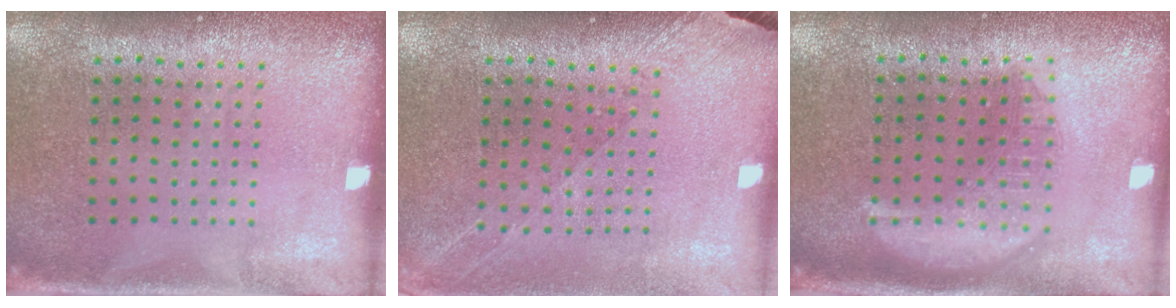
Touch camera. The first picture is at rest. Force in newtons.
{"total": 1.3, "press": 1.2, "slide": 0.5}
{"total": 3.0, "press": 3.0, "slide": 0.4}